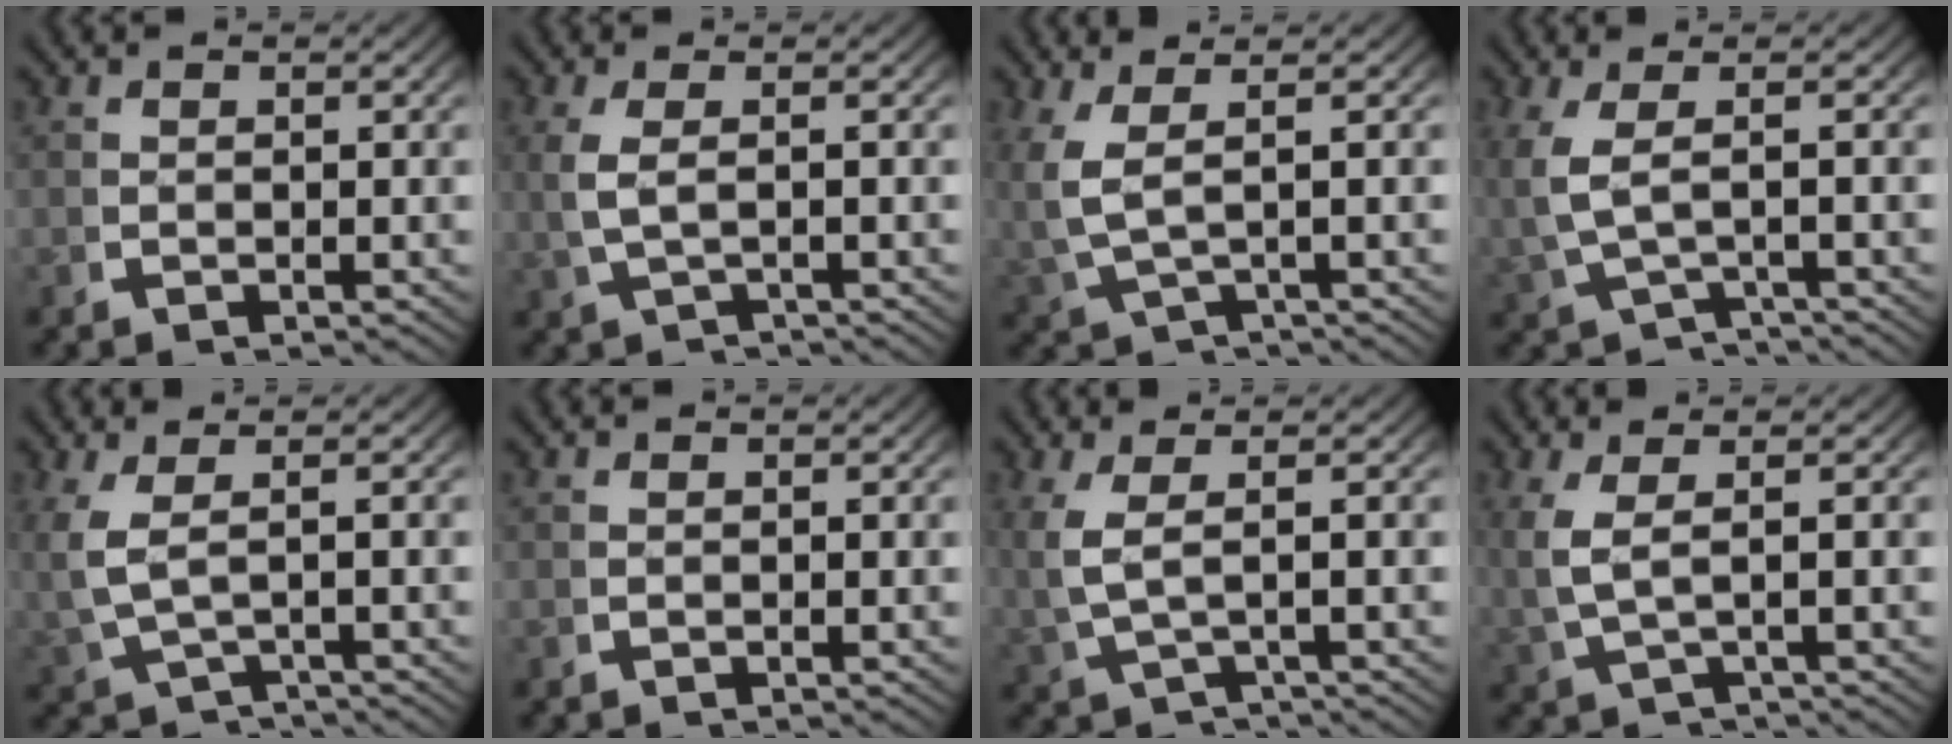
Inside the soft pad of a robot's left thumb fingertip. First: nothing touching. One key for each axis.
{"total": 2.8, "fx": -0.9, "fy": 1.2, "fz": 2.4, "tx": -0.071, "ty": -0.007, "tz": 0.003}
{"total": 3.0, "fx": -0.1, "fy": 1.5, "fz": 2.6, "tx": -0.073, "ty": -0.010, "tz": 0.018}
{"total": 3.6, "fx": -1.3, "fy": 1.4, "fz": 3.1, "tx": -0.079, "ty": -0.008, "tz": -0.003}
{"total": 3.0, "fx": -0.9, "fy": 1.3, "fz": 2.6, "tx": -0.069, "ty": -0.010, "tz": 0.004}
{"total": 0.0}
{"total": 3.3, "fx": -0.4, "fy": 1.4, "fz": 2.9, "tx": -0.082, "ty": -0.009, "tz": 0.014}
{"total": 3.1, "fx": -0.1, "fy": 1.3, "fz": 2.8, "tx": -0.079, "ty": -0.008, "tz": 0.019}